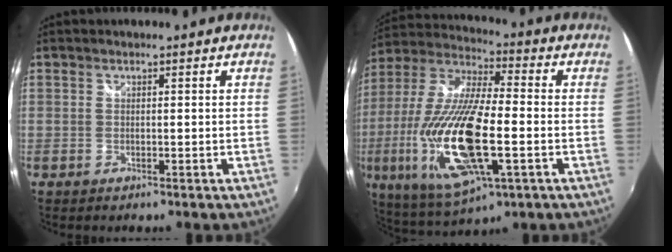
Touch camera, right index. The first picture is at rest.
{"total": 23.8, "force": [-5.7, 7.1, 22.0], "torque": [-0.454, -0.037, -0.102]}